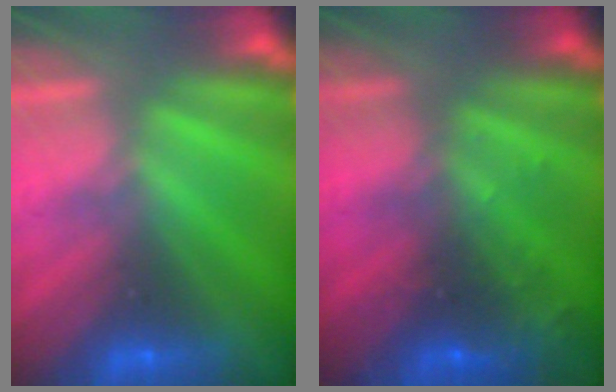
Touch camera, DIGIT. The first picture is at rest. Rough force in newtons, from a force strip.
{"total": 8.8}